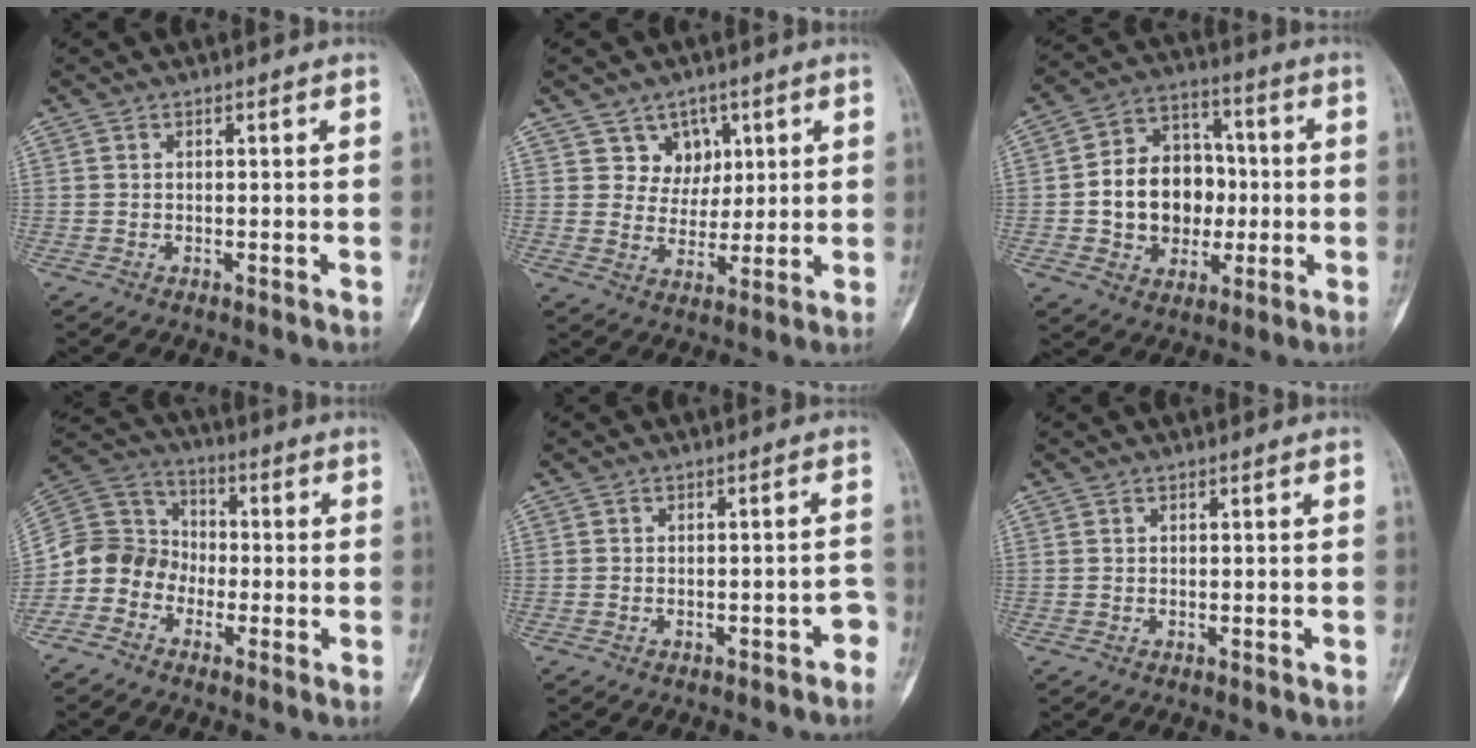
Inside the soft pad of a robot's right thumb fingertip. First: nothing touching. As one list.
[{"total": 6.3, "force": [3.1, 5.4, 1.2], "torque": [0.019, -0.015, 0.055]}, {"total": 15.1, "force": [-0.9, 12.0, 9.2], "torque": [-0.097, 0.033, -0.013]}, {"total": 10.2, "force": [-4.2, 8.7, 3.2], "torque": [-0.045, 0.060, -0.091]}, {"total": 2.8, "force": [-1.9, 1.4, 1.6], "torque": [-0.010, 0.033, -0.020]}, {"total": 0.0}]